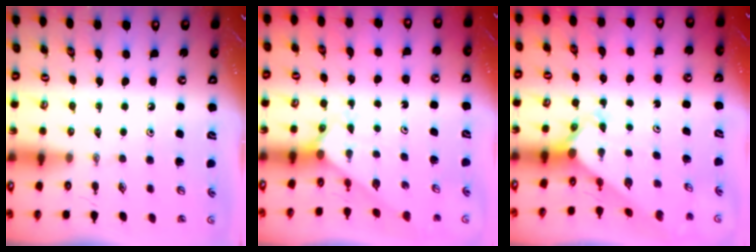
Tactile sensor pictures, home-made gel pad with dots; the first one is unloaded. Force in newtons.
{"total": 2.0, "press": 1.9, "slide": 0.2}
{"total": 2.6, "press": 2.6, "slide": 0.2}